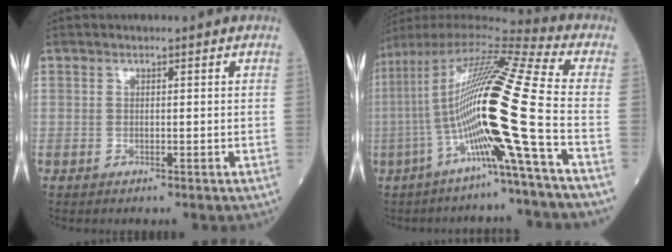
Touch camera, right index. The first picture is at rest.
{"total": 20.0, "force": [-4.7, -1.8, 19.4], "torque": [-0.385, 0.000, -0.102]}